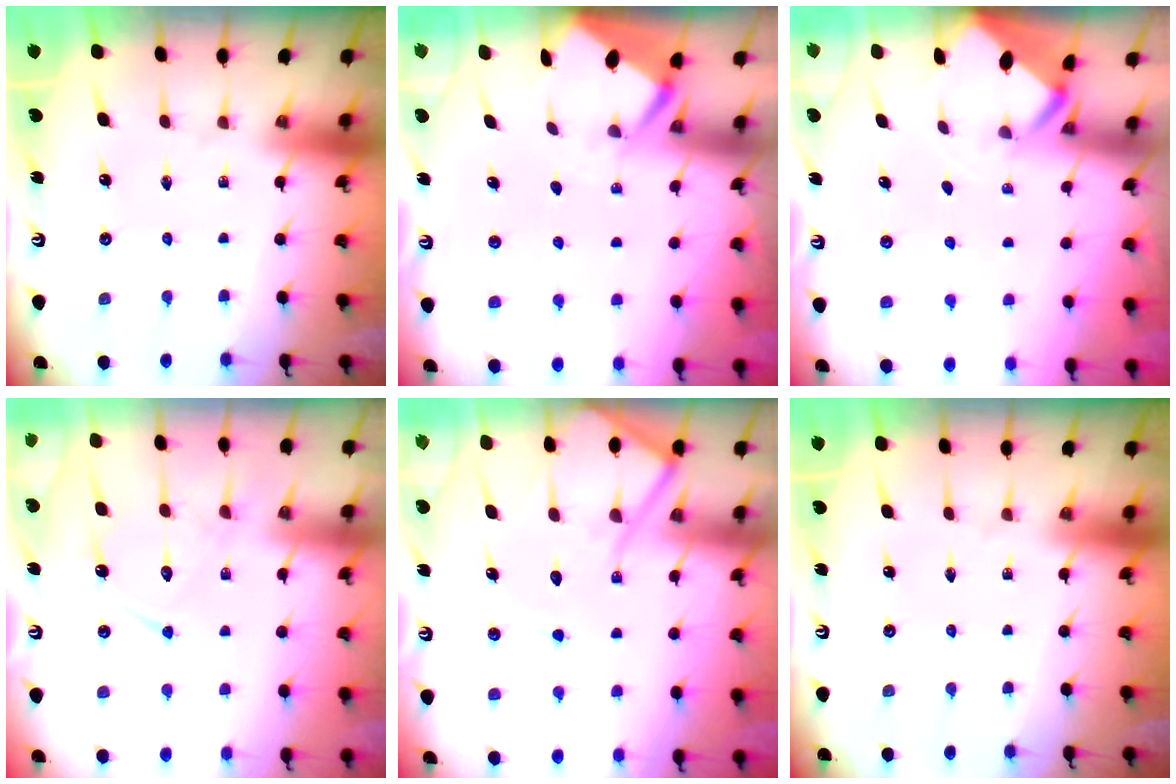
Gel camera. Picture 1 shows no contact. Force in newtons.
{"total": 2.7, "press": 2.7, "slide": 0.4}
{"total": 2.2, "press": 2.2, "slide": 0.2}
{"total": 13.3, "press": 13.2, "slide": 1.3}
{"total": 10.5, "press": 10.5, "slide": 1.1}
{"total": 0.0}